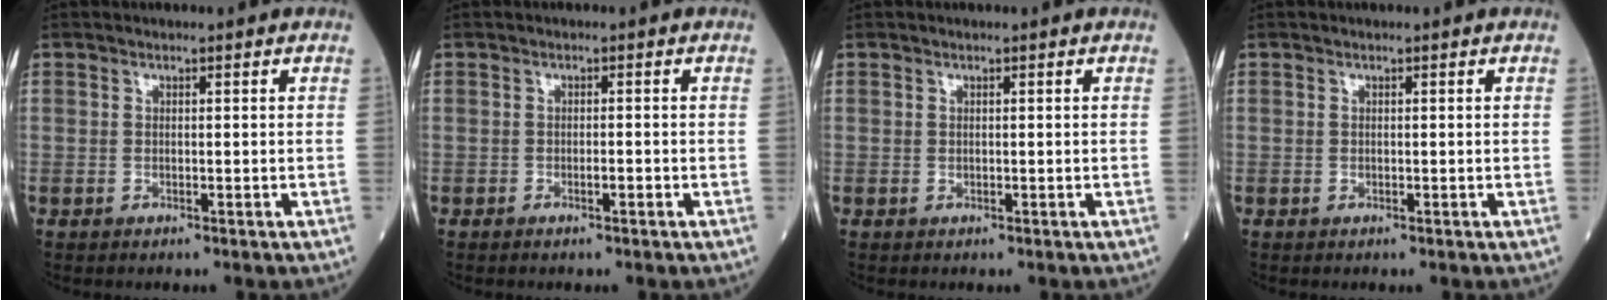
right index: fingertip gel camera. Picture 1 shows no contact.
{"total": 1.2, "force": [-0.5, 0.2, 1.1], "torque": [-0.021, -0.001, -0.008]}
{"total": 0.0}
{"total": 0.0}